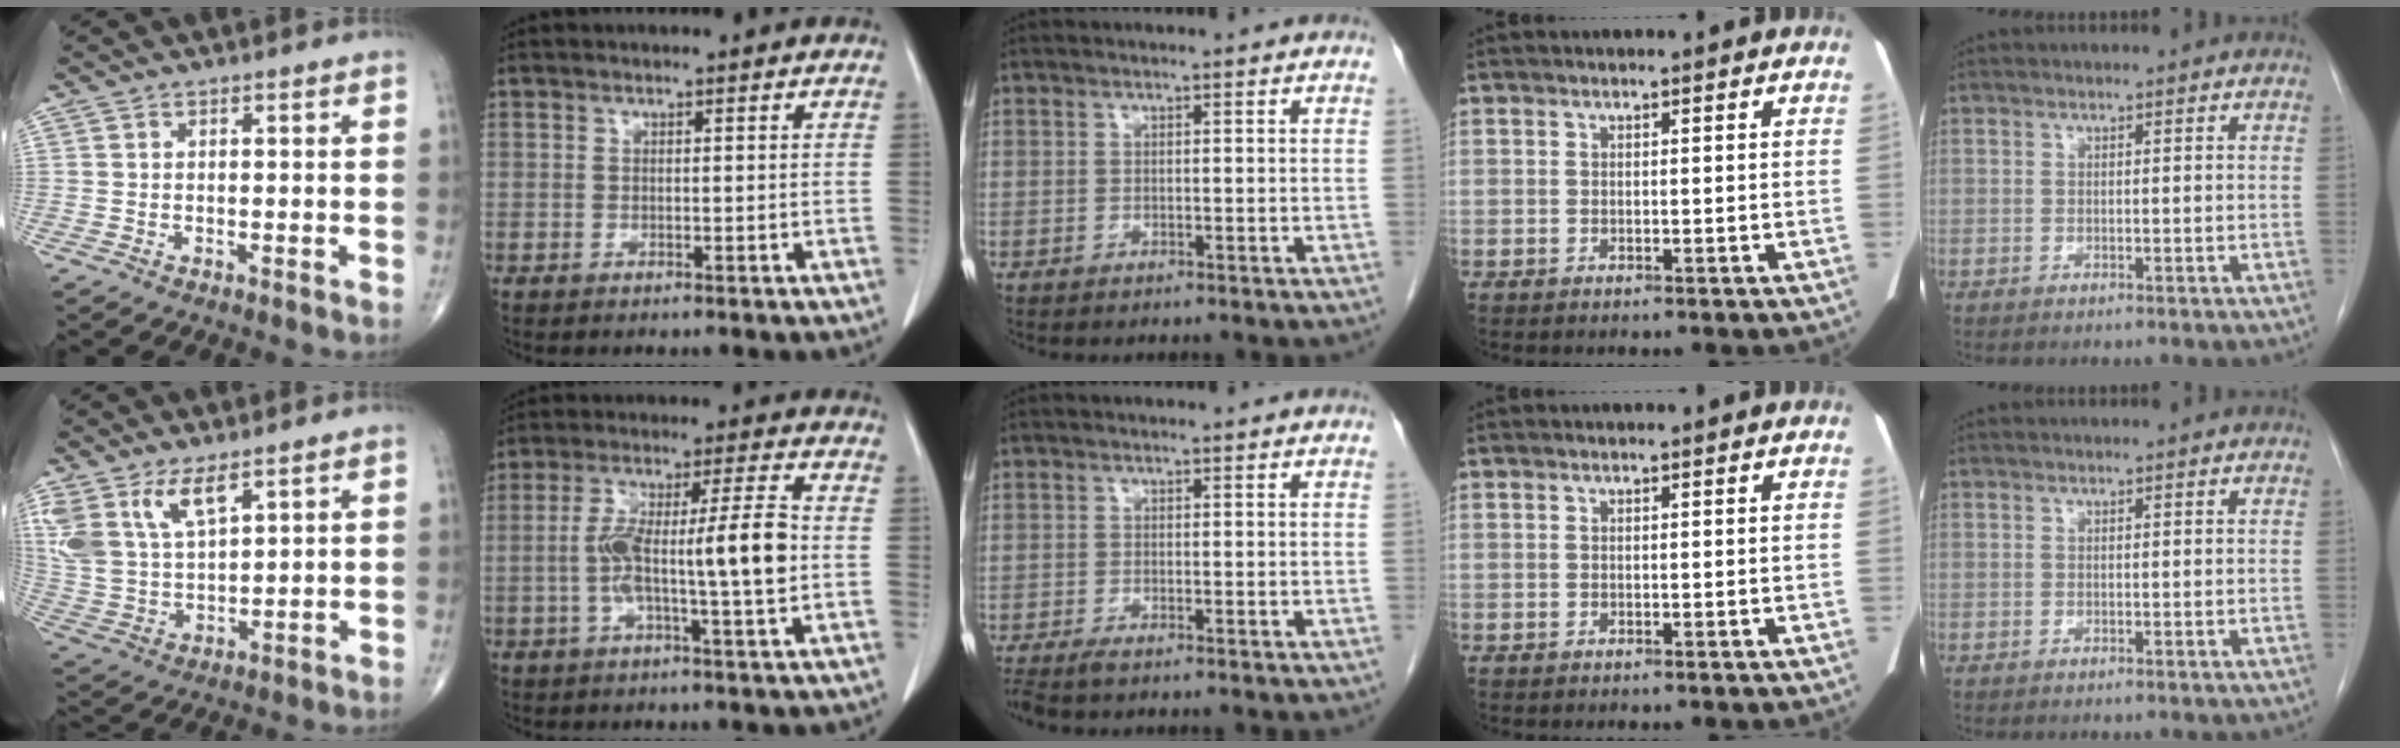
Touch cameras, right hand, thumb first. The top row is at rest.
{"thumb": {"total": 11.1, "force": [6.6, 4.8, 7.5], "torque": [-0.149, -0.024, 0.145]}, "index": {"total": 11.6, "force": [-1.2, 0.6, 11.5], "torque": [-0.207, 0.019, -0.025]}, "middle": {"total": 2.0, "force": [-1.7, 0.0, 1.1], "torque": [-0.021, -0.006, -0.031]}}